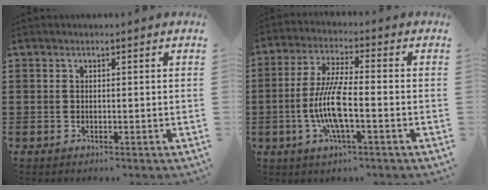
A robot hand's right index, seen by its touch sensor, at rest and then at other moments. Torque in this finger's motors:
{"motor_torque": [2.14, 0.00, 1.05, 0.21]}